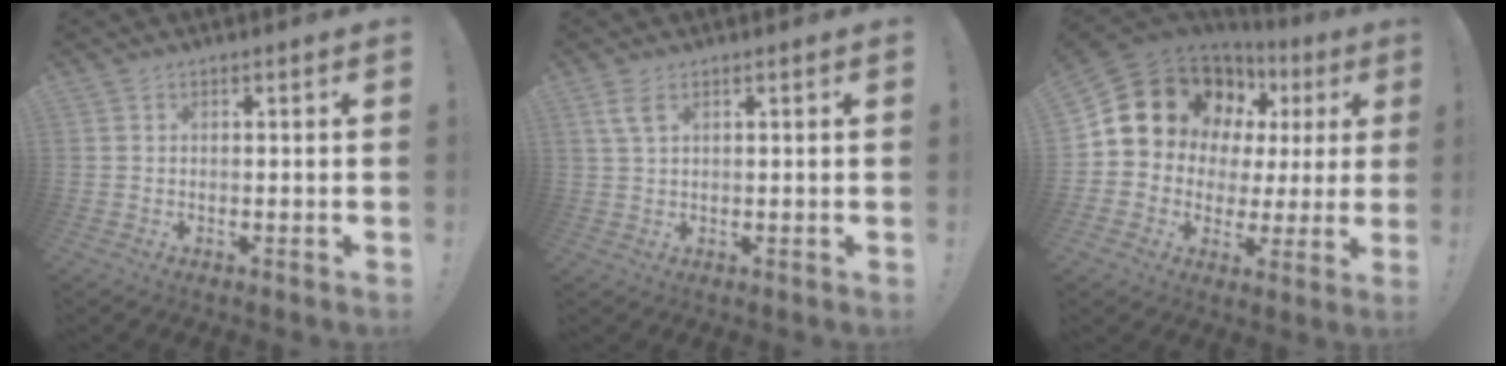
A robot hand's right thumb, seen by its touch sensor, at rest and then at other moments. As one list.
[{"total": 4.0, "force": [2.0, 1.6, 3.1], "torque": [-0.057, -0.003, 0.037]}, {"total": 15.8, "force": [8.8, 11.1, 7.1], "torque": [-0.112, -0.055, 0.179]}]